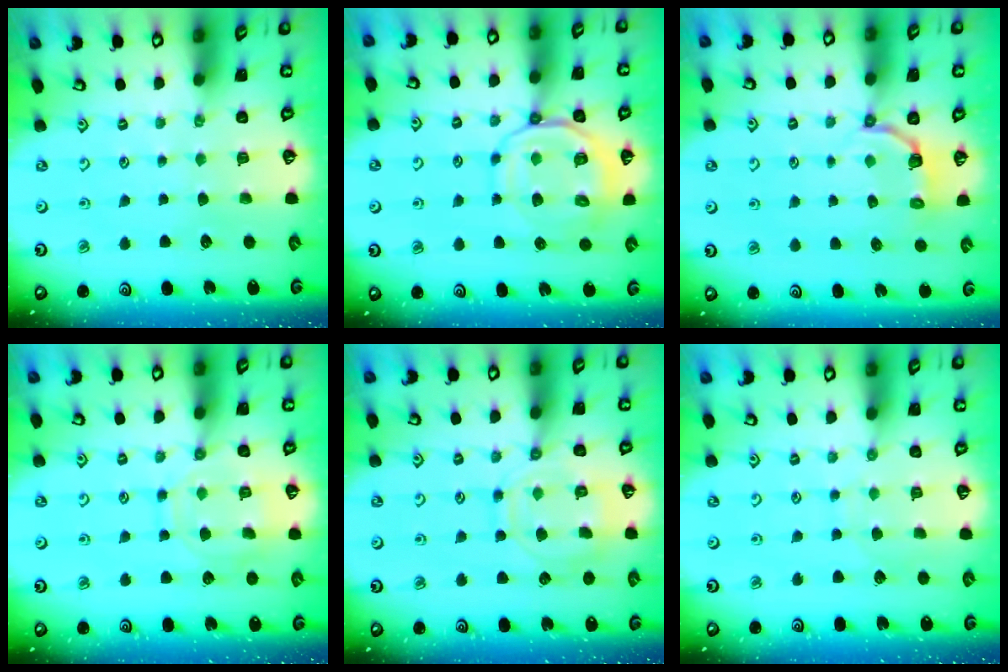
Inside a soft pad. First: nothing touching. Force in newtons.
{"total": 12.4, "press": 12.3, "slide": 1.8}
{"total": 3.8, "press": 1.9, "slide": 3.3}
{"total": 12.4, "press": 12.3, "slide": 1.1}
{"total": 11.0, "press": 11.0, "slide": 0.5}
{"total": 5.6, "press": 5.6, "slide": 0.5}